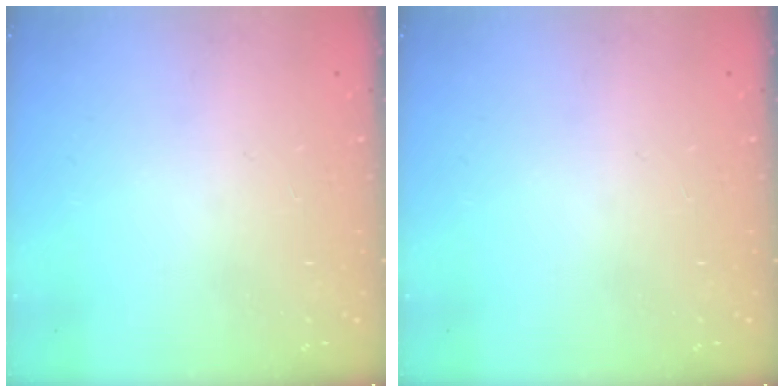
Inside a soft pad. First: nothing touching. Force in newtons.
{"total": 0.0}